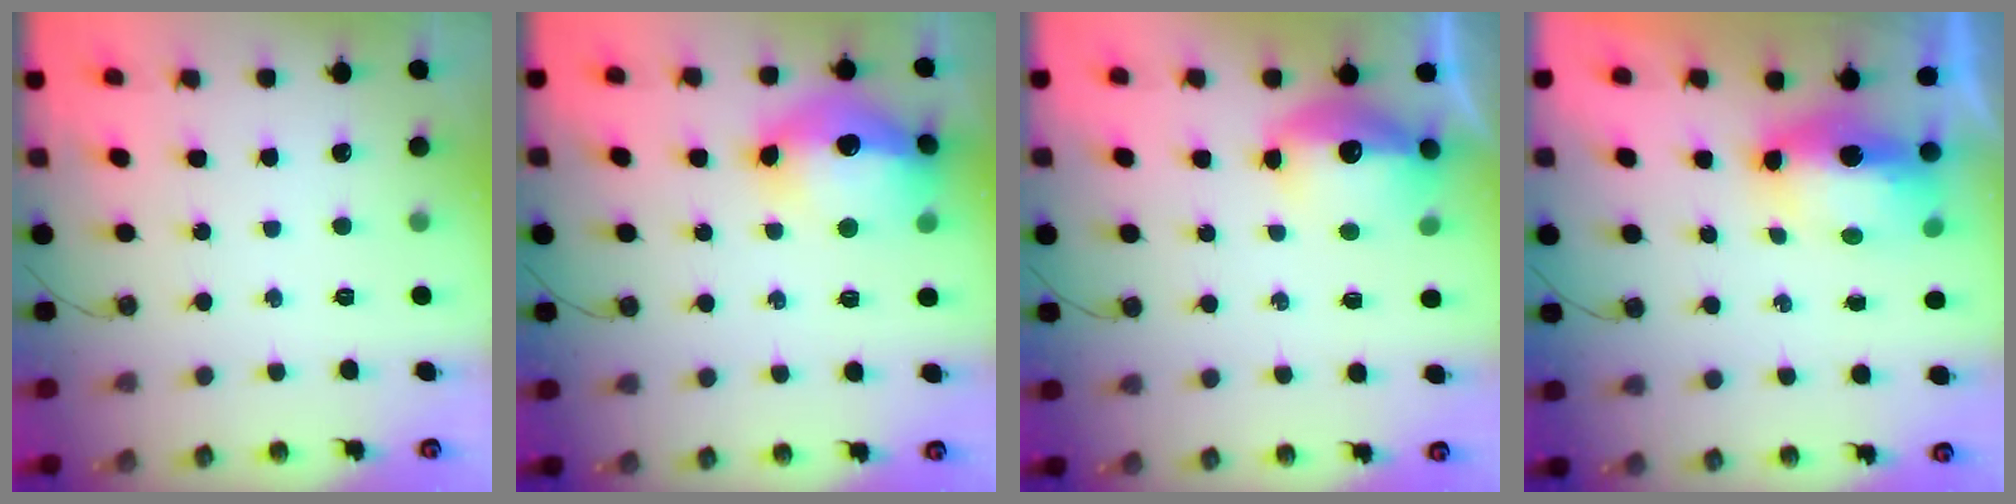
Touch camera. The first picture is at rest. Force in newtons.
{"total": 18.1, "press": 18.1, "slide": 1.8}
{"total": 13.1, "press": 13.1, "slide": 1.4}
{"total": 7.6, "press": 7.5, "slide": 1.1}